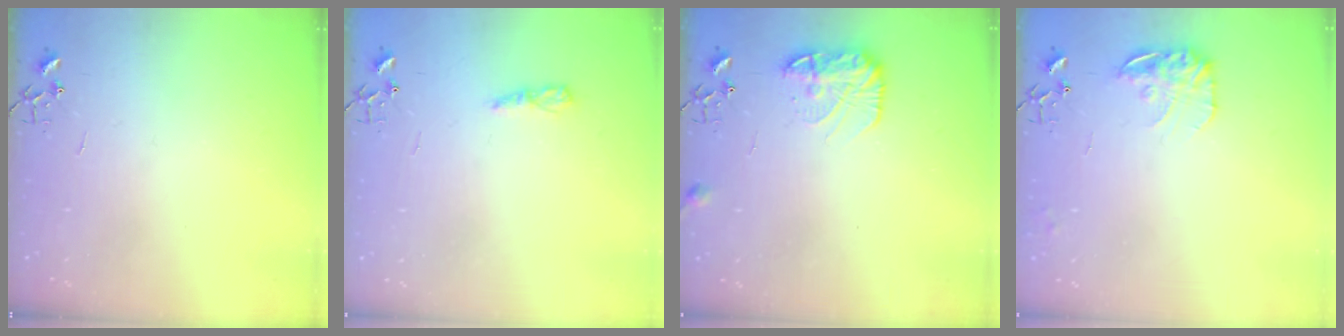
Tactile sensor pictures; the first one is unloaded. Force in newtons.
{"total": 6.8, "press": 6.8, "slide": 0.5}
{"total": 11.5, "press": 11.4, "slide": 0.6}
{"total": 12.9, "press": 12.8, "slide": 0.6}